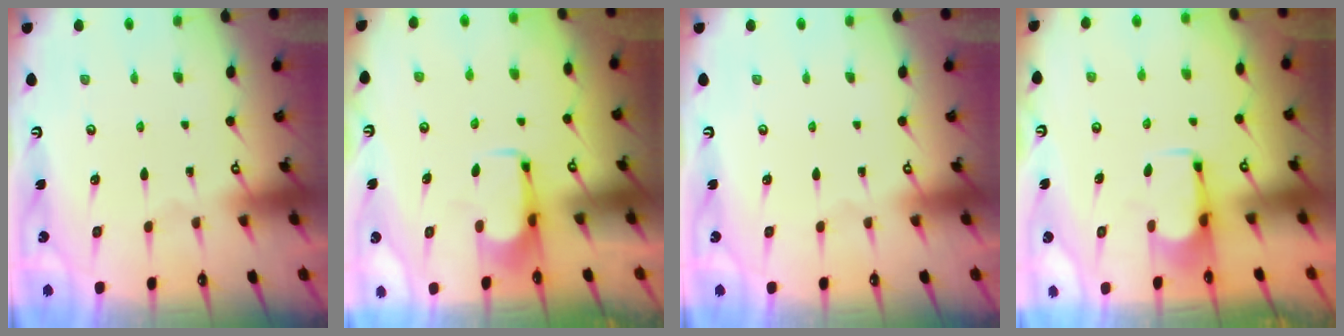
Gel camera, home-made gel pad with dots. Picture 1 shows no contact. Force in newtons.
{"total": 1.9, "press": 1.8, "slide": 0.6}
{"total": 0.0}
{"total": 2.8, "press": 2.7, "slide": 0.9}